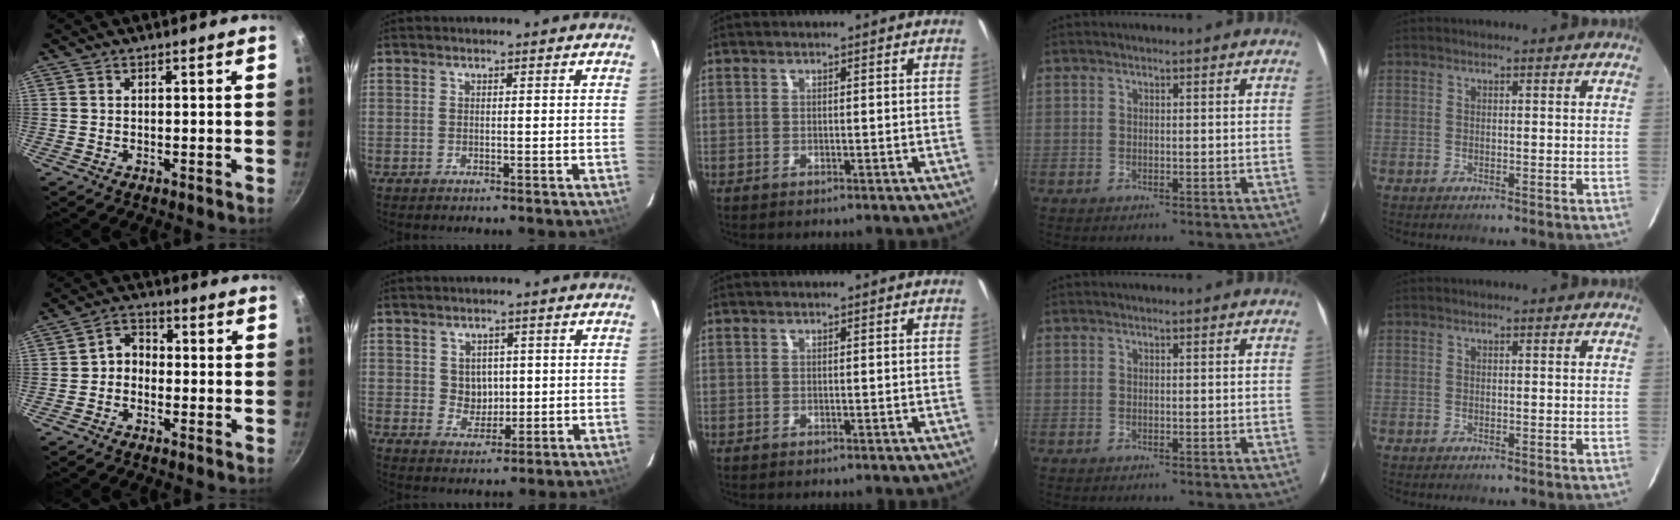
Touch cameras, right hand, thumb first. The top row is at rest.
{"thumb": {"total": 4.2, "force": [-1.1, 3.3, 2.2], "torque": [-0.019, 0.024, -0.032]}, "index": {"total": 4.2, "force": [0.7, 3.9, 1.4], "torque": [-0.021, 0.005, 0.021]}}